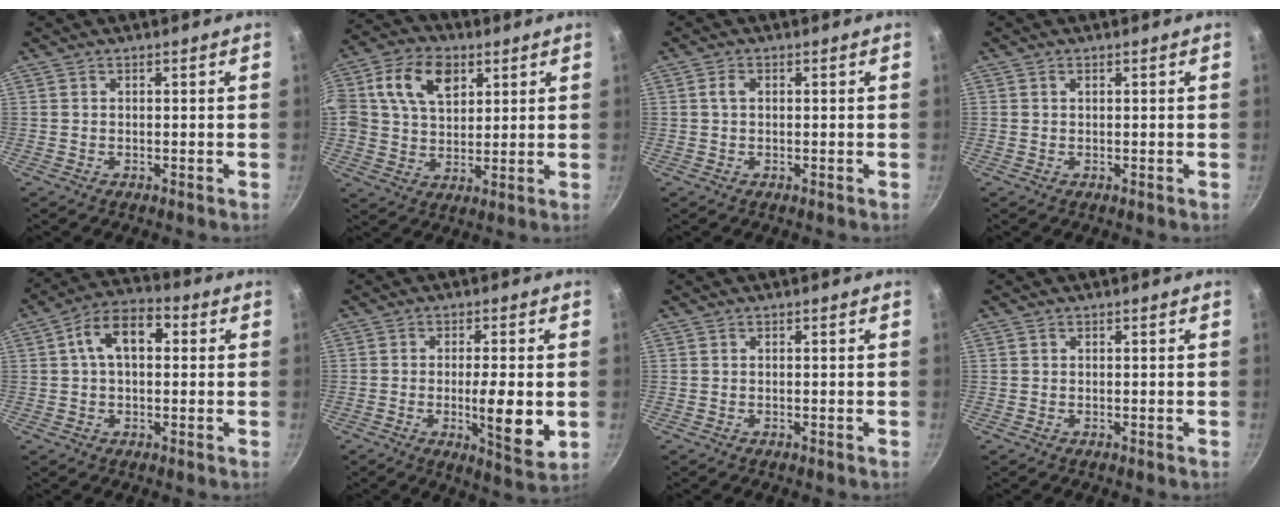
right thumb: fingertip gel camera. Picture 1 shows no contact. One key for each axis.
{"total": 12.7, "fx": 4.6, "fy": 8.7, "fz": 8.0, "tx": -0.124, "ty": -0.001, "tz": 0.074}
{"total": 1.6, "fx": 0.2, "fy": 1.0, "fz": 1.2, "tx": -0.022, "ty": 0.006, "tz": 0.003}
{"total": 0.6, "fx": 0.3, "fy": 0.4, "fz": 0.4, "tx": -0.005, "ty": 0.000, "tz": 0.007}
{"total": 10.3, "fx": 2.0, "fy": 6.2, "fz": 8.0, "tx": -0.109, "ty": 0.026, "tz": 0.020}
{"total": 9.4, "fx": -1.4, "fy": 2.2, "fz": 9.1, "tx": -0.137, "ty": -0.008, "tz": -0.018}
{"total": 0.0}
{"total": 0.0}